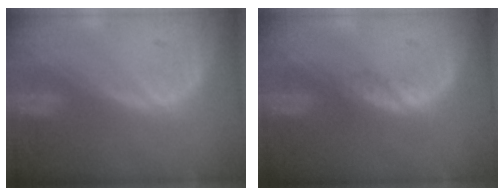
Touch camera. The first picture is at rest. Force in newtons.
{"total": 1.1, "press": 0.9, "slide": 0.7}